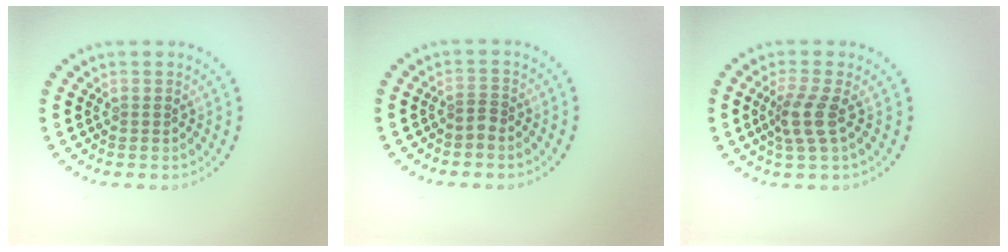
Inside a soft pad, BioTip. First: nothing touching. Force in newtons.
{"total": 0.8, "press": 0.5, "slide": 0.7}
{"total": 2.8, "press": 2.2, "slide": 1.8}